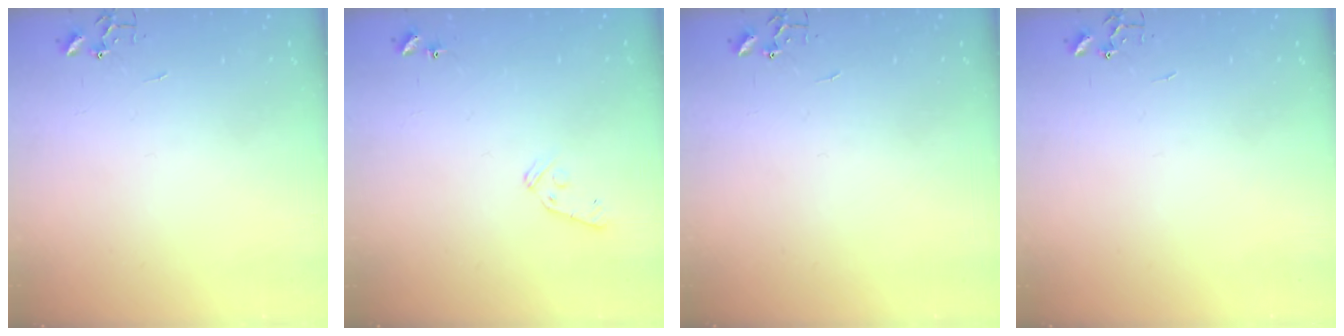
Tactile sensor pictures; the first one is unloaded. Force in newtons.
{"total": 8.0, "press": 7.9, "slide": 0.7}
{"total": 0.0}
{"total": 0.0}